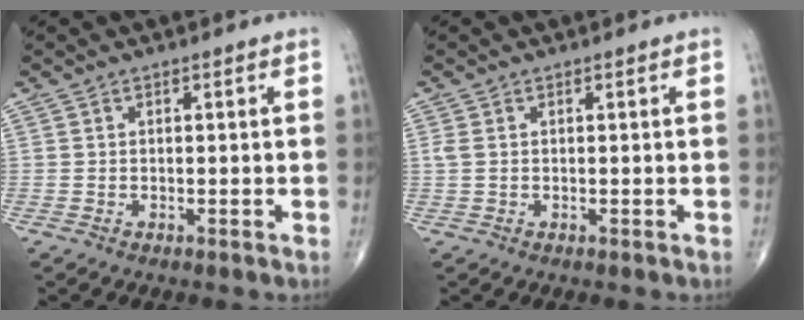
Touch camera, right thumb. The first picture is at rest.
{"total": 1.4, "force": [0.3, 0.8, 1.1], "torque": [-0.034, 0.007, 0.009]}